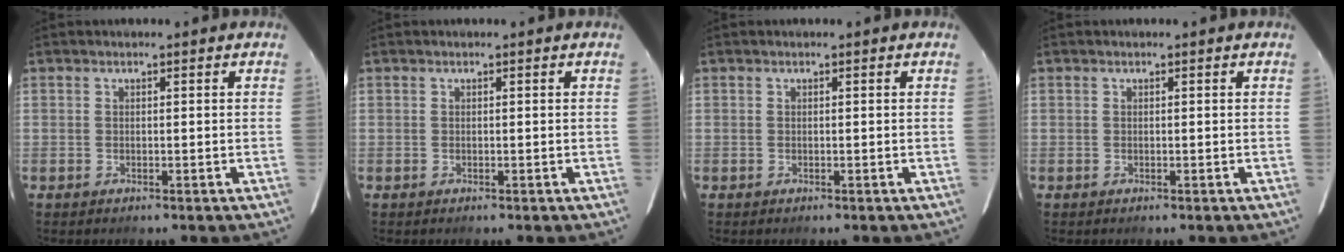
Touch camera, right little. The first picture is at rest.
{"total": 0.0}
{"total": 0.0}
{"total": 0.0}